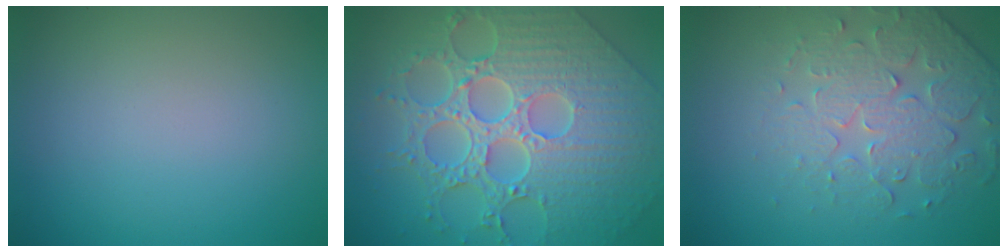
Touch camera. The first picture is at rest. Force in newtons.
{"total": 9.8, "press": 7.1, "slide": 6.8}
{"total": 4.6, "press": 3.8, "slide": 2.5}